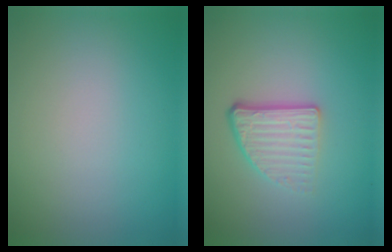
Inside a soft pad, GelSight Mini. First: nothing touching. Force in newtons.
{"total": 3.8, "press": 2.4, "slide": 3.0}